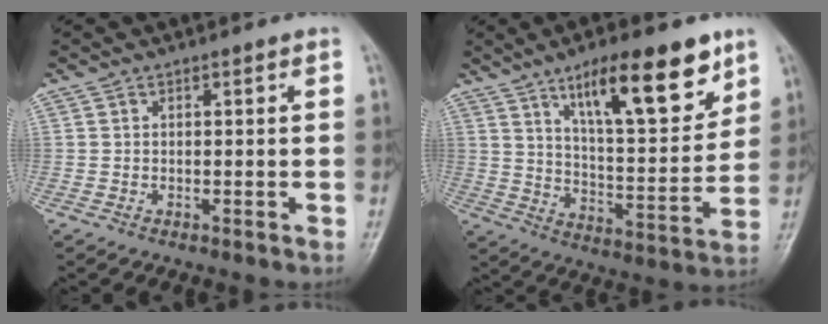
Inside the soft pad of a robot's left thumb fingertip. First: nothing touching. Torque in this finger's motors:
{"motor_torque": [0.88, 0.66, 1.61, -1.17, 0.15]}